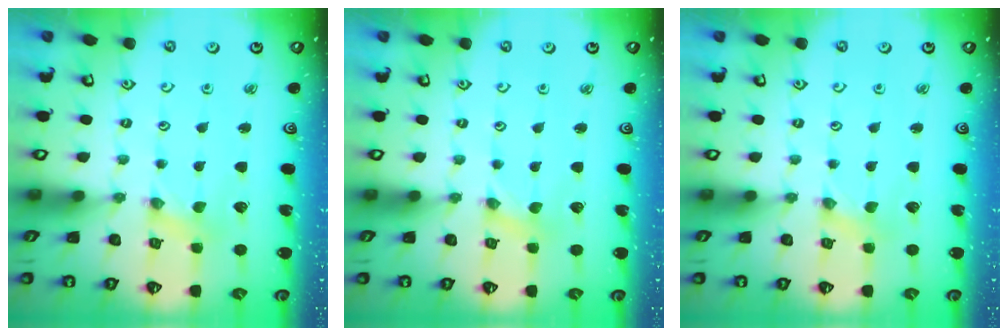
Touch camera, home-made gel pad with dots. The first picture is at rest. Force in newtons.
{"total": 0.0}
{"total": 0.0}